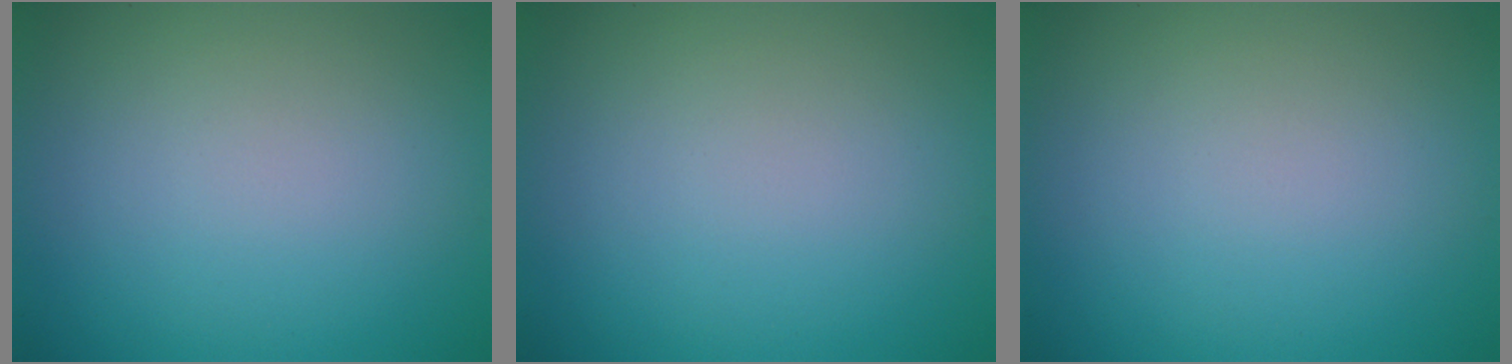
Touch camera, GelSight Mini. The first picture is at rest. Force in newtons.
{"total": 0.0}
{"total": 0.0}